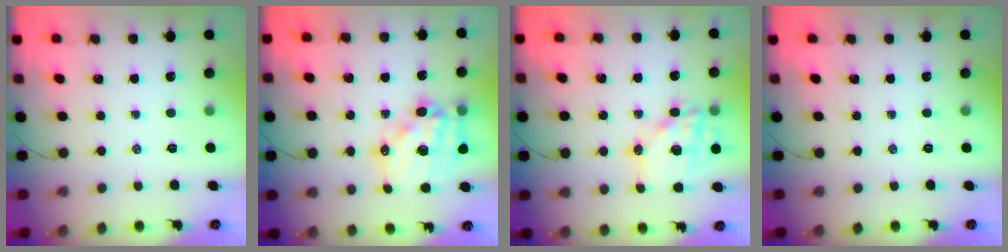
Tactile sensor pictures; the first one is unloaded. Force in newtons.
{"total": 16.6, "press": 16.1, "slide": 3.7}
{"total": 16.4, "press": 16.0, "slide": 3.8}
{"total": 0.0}